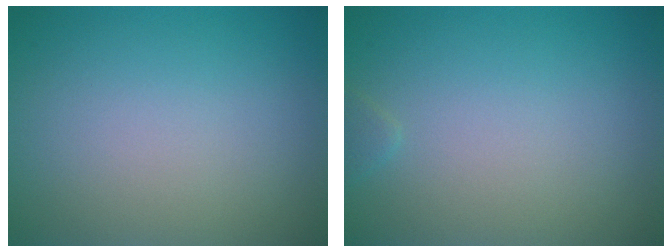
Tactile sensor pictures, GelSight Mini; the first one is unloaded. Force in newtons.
{"total": 0.5, "press": 0.5, "slide": 0.1}